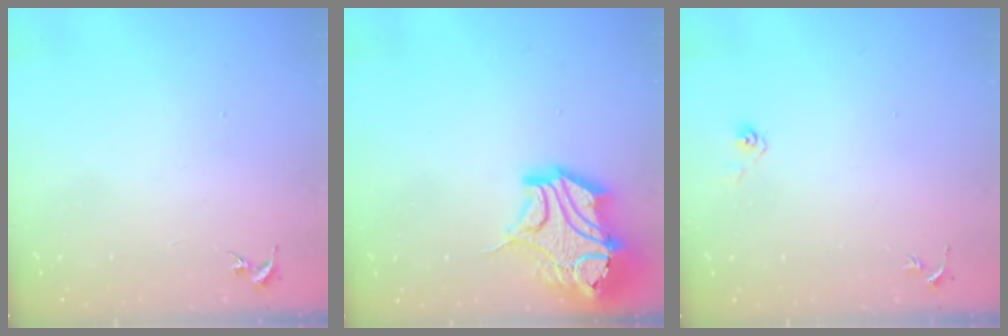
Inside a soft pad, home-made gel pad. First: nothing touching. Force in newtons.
{"total": 19.2, "press": 19.0, "slide": 3.0}
{"total": 3.6, "press": 2.9, "slide": 2.1}